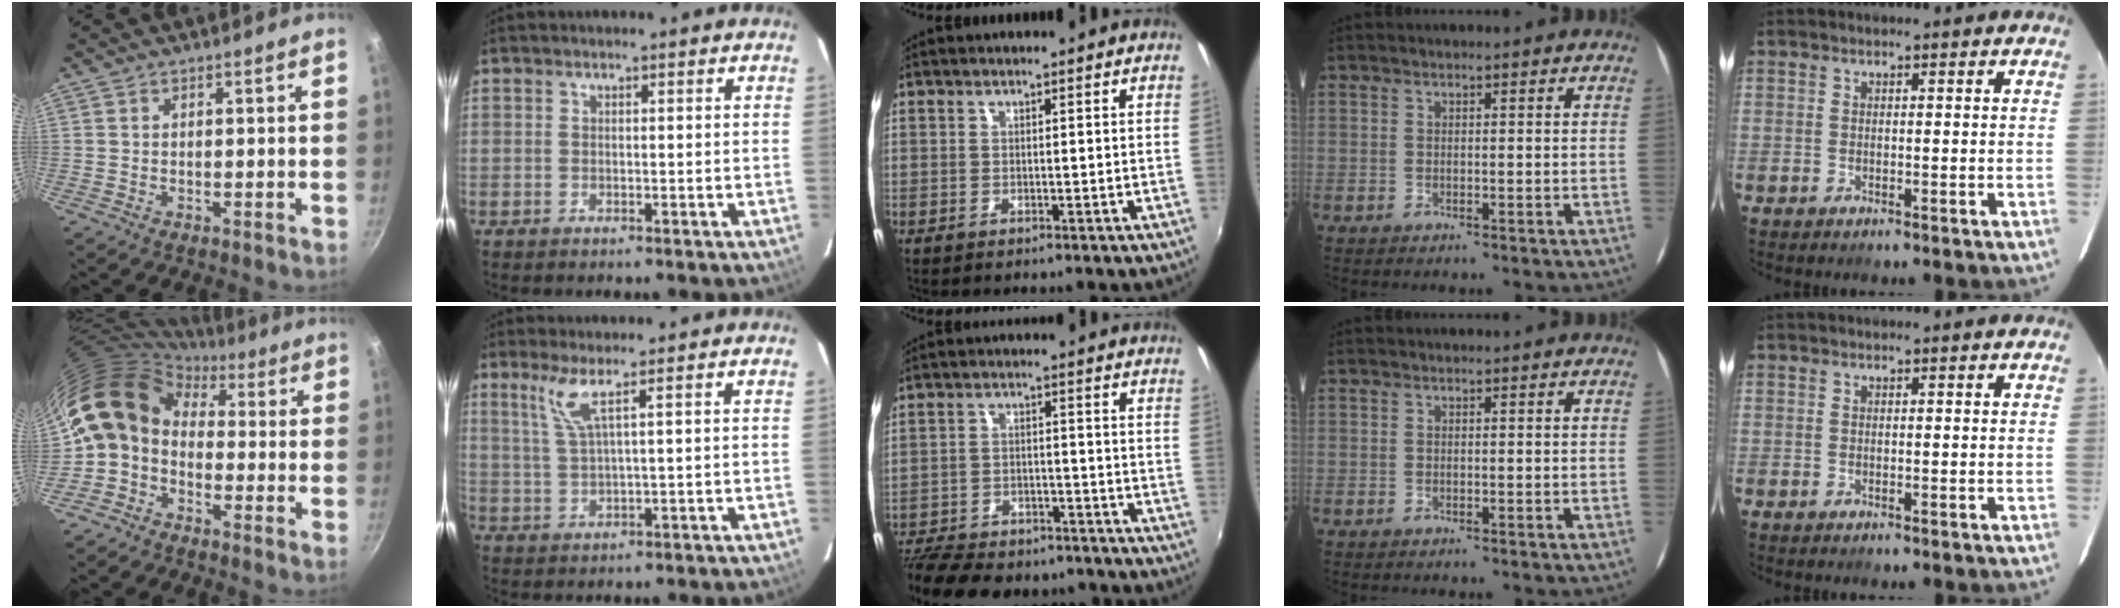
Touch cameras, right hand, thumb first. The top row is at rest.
{"thumb": {"total": 10.6, "force": [1.1, 7.9, 7.0], "torque": [-0.116, 0.027, -0.008]}, "index": {"total": 4.1, "force": [2.2, -0.7, 3.3], "torque": [-0.069, -0.007, 0.053]}, "middle": {"total": 18.5, "force": [-15.5, 6.9, 7.5], "torque": [-0.176, -0.015, -0.224]}}